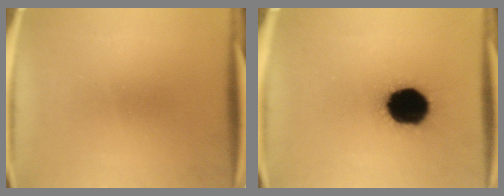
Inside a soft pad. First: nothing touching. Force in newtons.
{"total": 19.9}